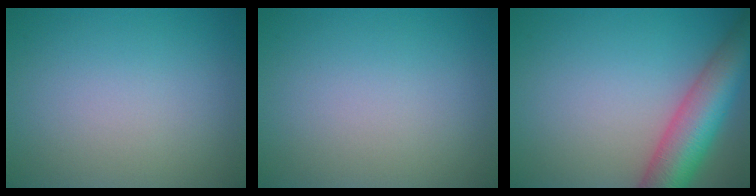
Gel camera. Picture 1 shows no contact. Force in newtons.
{"total": 0.0}
{"total": 8.6, "press": 8.6, "slide": 0.5}